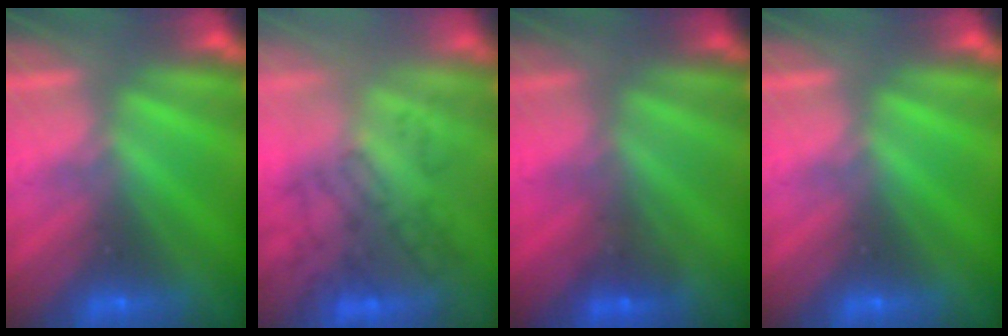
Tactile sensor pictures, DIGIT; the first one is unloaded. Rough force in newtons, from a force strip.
{"total": 3.3}
{"total": 1.3}
{"total": 0.0}